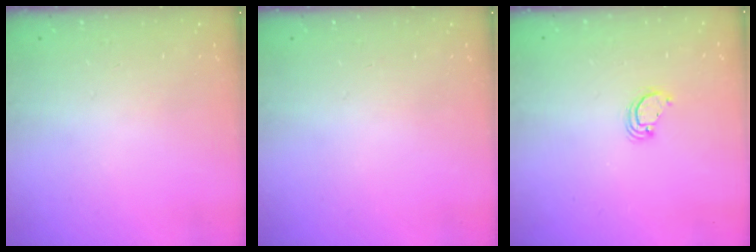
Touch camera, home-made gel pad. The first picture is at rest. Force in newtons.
{"total": 0.0}
{"total": 2.9, "press": 2.9, "slide": 0.1}